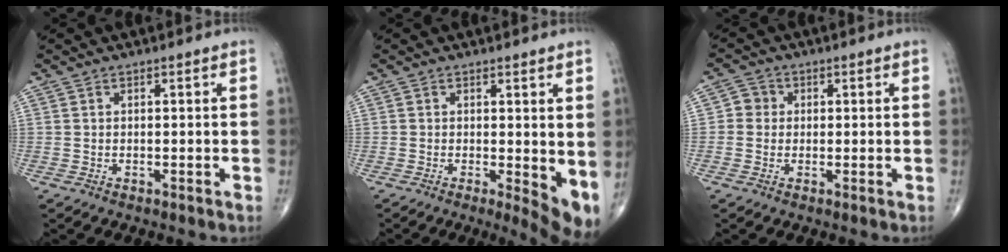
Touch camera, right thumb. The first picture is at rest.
{"total": 6.5, "force": [0.0, 2.4, 6.0], "torque": [-0.074, -0.013, 0.003]}
{"total": 3.1, "force": [0.2, 3.0, 0.7], "torque": [0.010, 0.008, -0.005]}